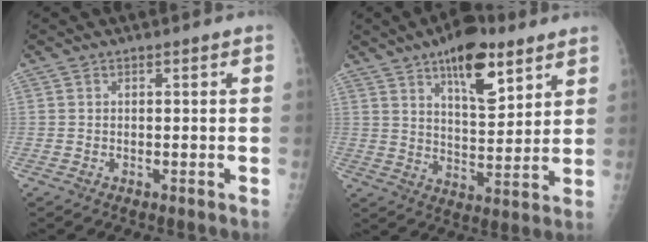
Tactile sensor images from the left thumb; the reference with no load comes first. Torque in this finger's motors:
{"motor_torque": [0.97, -0.02, 1.17, -1.03, 0.13]}